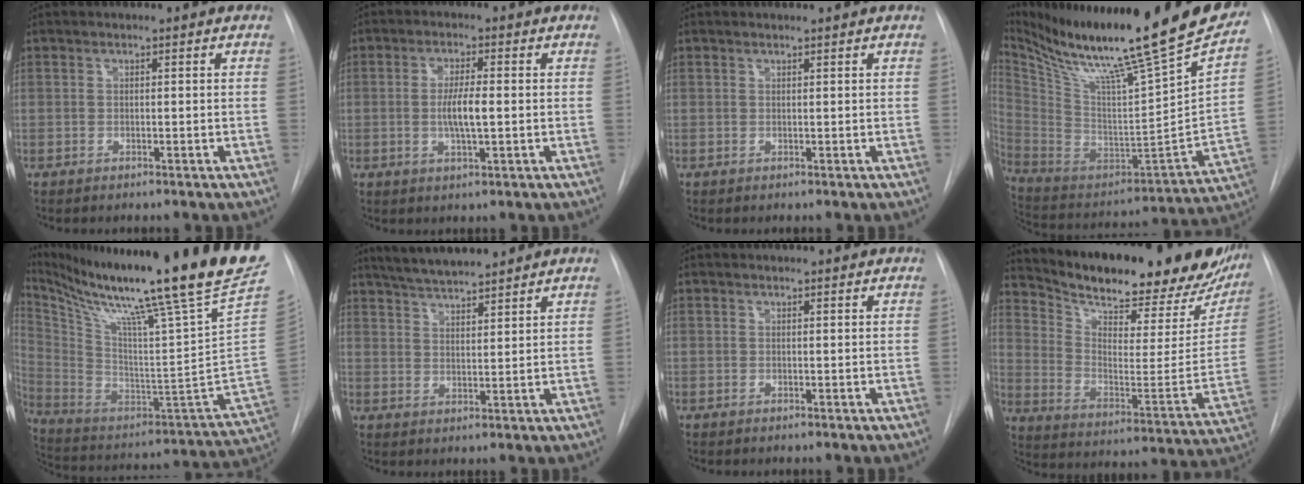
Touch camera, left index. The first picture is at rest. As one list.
[{"total": 4.7, "force": [-0.7, 0.8, 4.6], "torque": [-0.090, -0.007, -0.014]}, {"total": 0.5, "force": [0.5, -0.1, 0.1], "torque": [-0.009, 0.001, 0.008]}, {"total": 34.5, "force": [27.3, 2.7, 20.9], "torque": [-0.367, -0.086, 0.400]}, {"total": 37.0, "force": [28.1, -1.1, 24.1], "torque": [-0.360, -0.112, 0.417]}, {"total": 9.7, "force": [8.5, 1.2, 4.4], "torque": [-0.073, 0.015, 0.134]}, {"total": 1.9, "force": [1.7, 0.7, 0.4], "torque": [-0.010, 0.012, 0.013]}, {"total": 30.2, "force": [25.4, 7.8, 14.5], "torque": [-0.243, -0.068, 0.338]}]